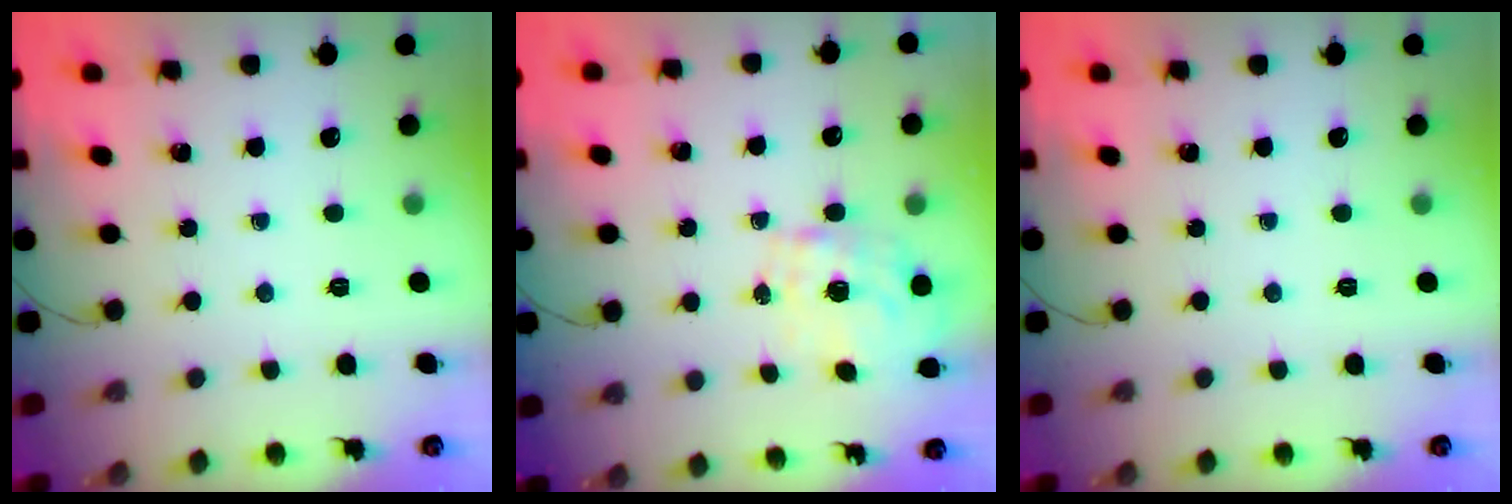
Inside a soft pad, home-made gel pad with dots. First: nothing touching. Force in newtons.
{"total": 1.5, "press": 1.3, "slide": 0.8}
{"total": 0.0}